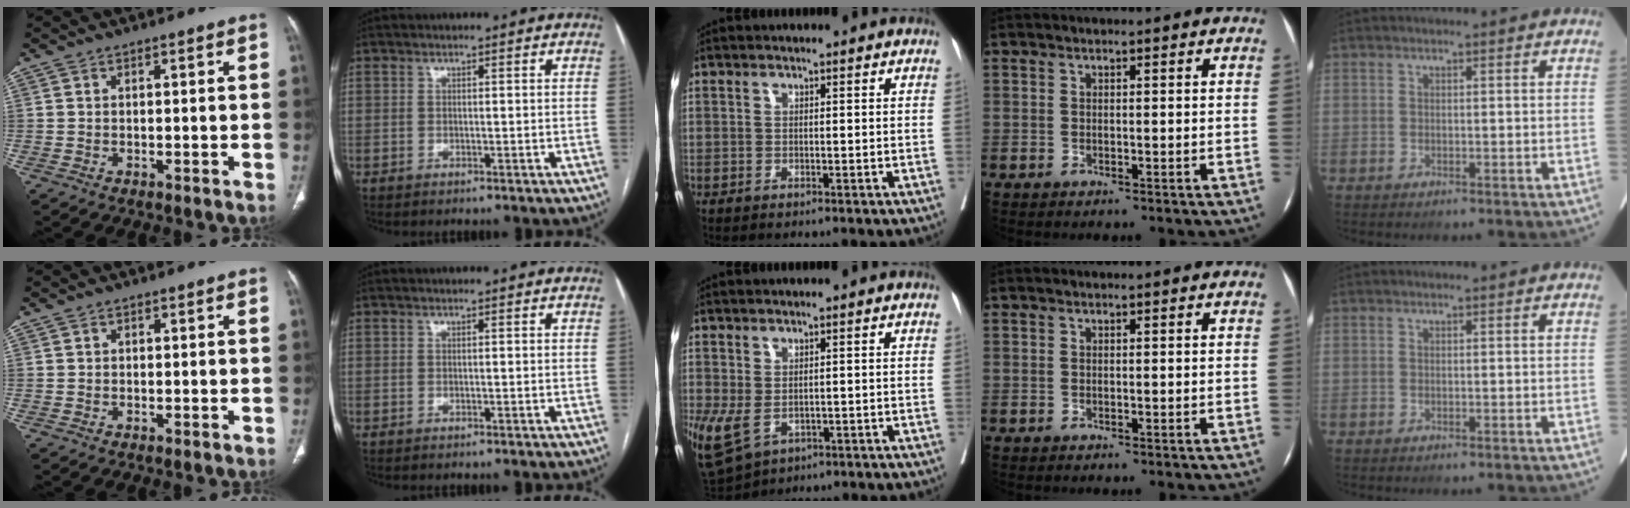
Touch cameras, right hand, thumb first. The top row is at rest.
{"middle": {"total": 12.5, "force": [-3.7, 8.9, 7.9], "torque": [-0.212, -0.015, -0.044]}}